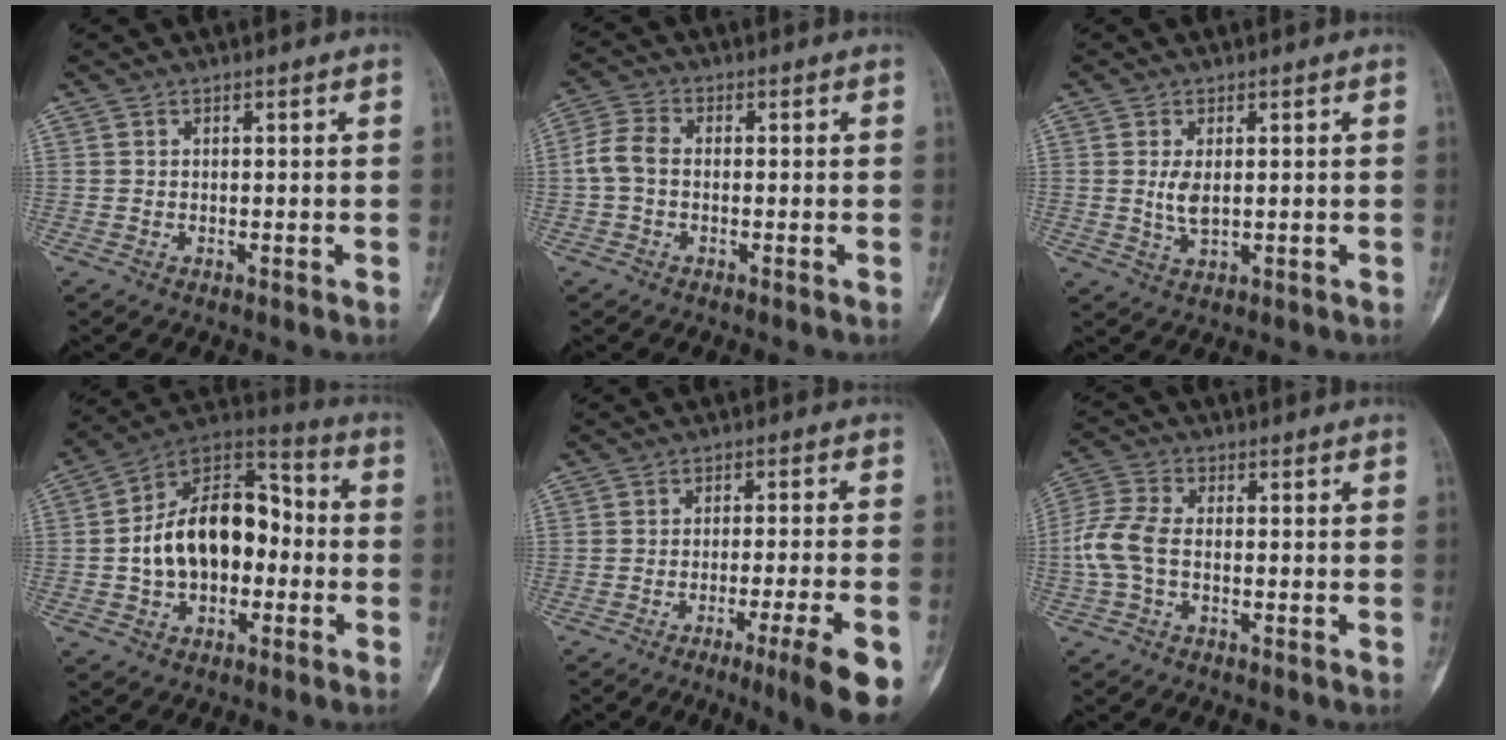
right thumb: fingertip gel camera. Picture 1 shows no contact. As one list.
[{"total": 4.6, "force": [-0.6, 3.0, 3.4], "torque": [-0.075, 0.013, -0.021]}, {"total": 3.5, "force": [0.5, 1.6, 3.0], "torque": [-0.062, -0.009, 0.015]}, {"total": 18.2, "force": [-1.5, 11.9, 13.7], "torque": [-0.194, 0.047, -0.032]}, {"total": 10.8, "force": [-5.4, 0.4, 9.3], "torque": [-0.135, -0.001, -0.078]}, {"total": 6.8, "force": [-1.3, 3.8, 5.5], "torque": [-0.141, 0.019, -0.033]}]